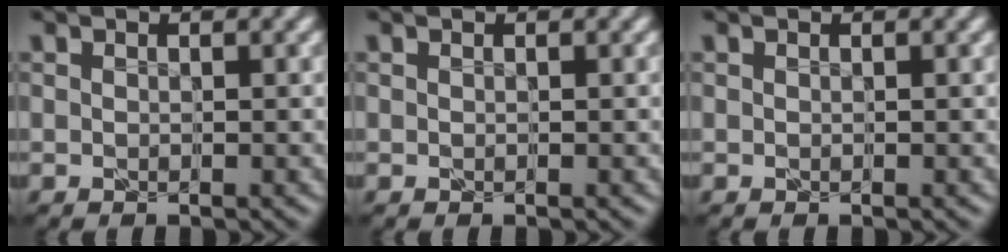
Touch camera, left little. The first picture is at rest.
{"total": 0.0}
{"total": 0.0}